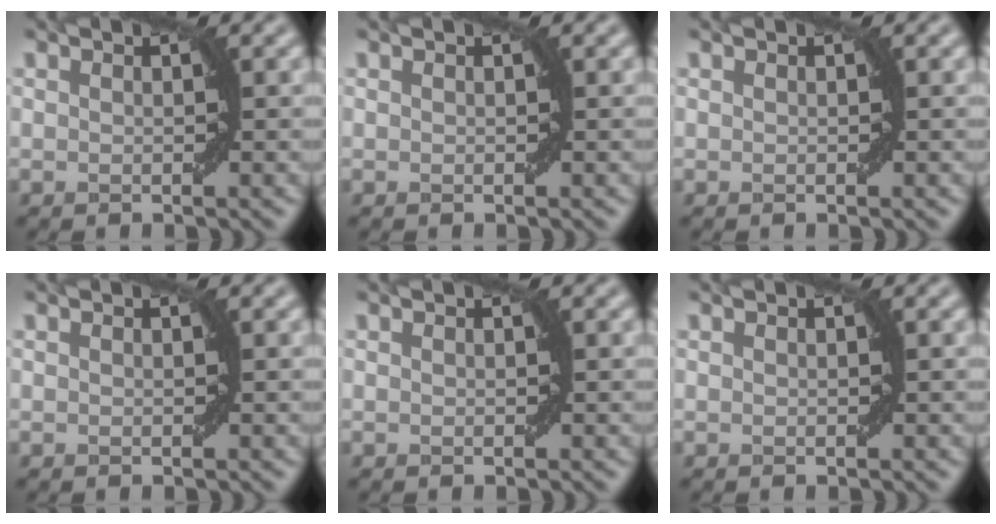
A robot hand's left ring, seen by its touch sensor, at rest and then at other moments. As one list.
[{"total": 0.0}, {"total": 0.0}, {"total": 0.0}, {"total": 0.0}, {"total": 0.0}]